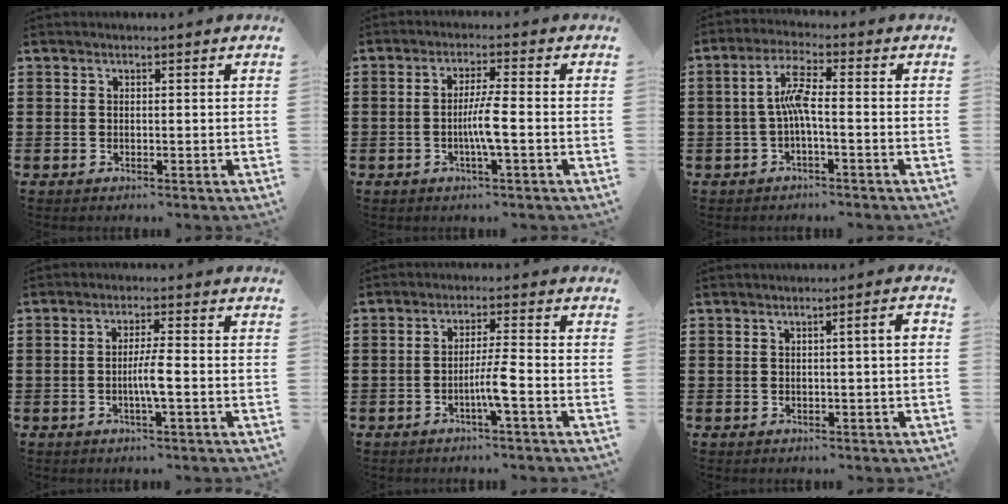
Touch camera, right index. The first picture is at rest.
{"total": 4.4, "force": [-1.1, -0.1, 4.3], "torque": [-0.084, -0.008, -0.025]}
{"total": 5.4, "force": [-0.8, 1.0, 5.2], "torque": [-0.104, 0.004, -0.020]}
{"total": 3.7, "force": [-0.9, 0.0, 3.6], "torque": [-0.072, -0.007, -0.021]}
{"total": 4.4, "force": [-1.9, -0.4, 3.9], "torque": [-0.076, -0.010, -0.039]}
{"total": 2.1, "force": [-0.1, -0.1, 2.1], "torque": [-0.035, -0.002, -0.005]}